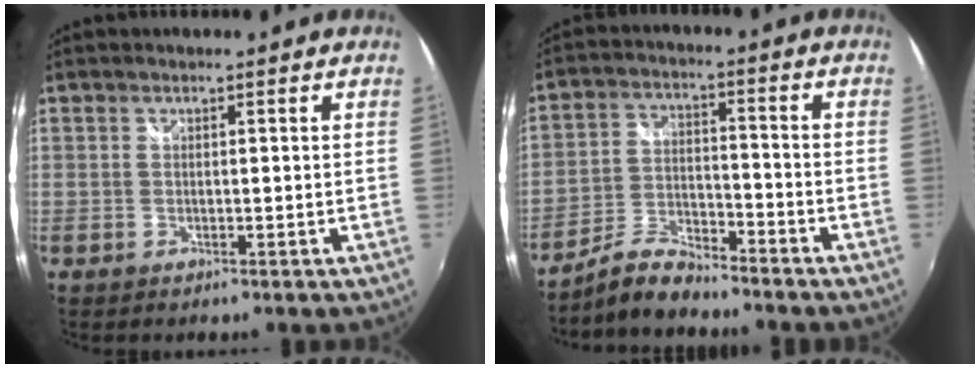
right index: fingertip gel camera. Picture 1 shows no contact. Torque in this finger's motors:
{"motor_torque": [-0.21, -0.30, -0.04, 0.00]}